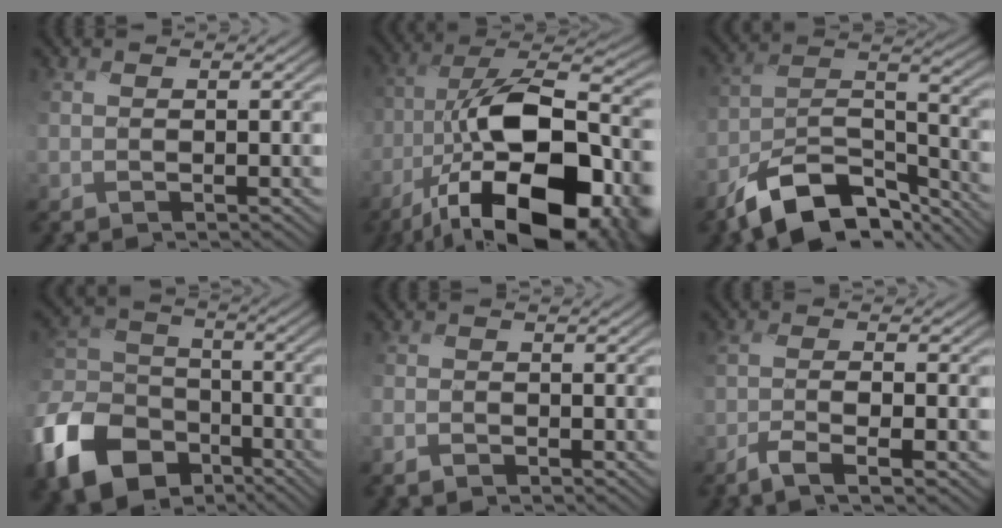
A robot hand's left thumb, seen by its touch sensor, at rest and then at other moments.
{"total": 20.9, "force": [-8.9, 9.4, 16.4], "torque": [-0.301, -0.019, -0.150]}
{"total": 12.8, "force": [-9.3, 5.6, 6.7], "torque": [-0.126, -0.007, -0.177]}
{"total": 15.4, "force": [-8.1, 10.7, 7.5], "torque": [-0.216, -0.031, -0.163]}
{"total": 1.7, "force": [-1.3, 0.9, 0.5], "torque": [-0.011, -0.003, -0.031]}
{"total": 5.4, "force": [-2.9, 1.2, 4.4], "torque": [-0.085, -0.002, -0.057]}